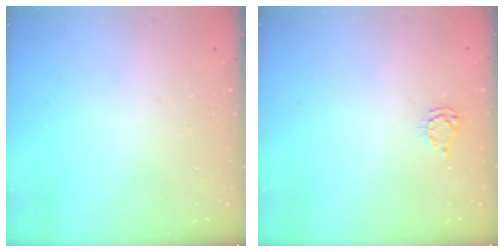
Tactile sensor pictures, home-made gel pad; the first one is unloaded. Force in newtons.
{"total": 3.4, "press": 3.3, "slide": 0.5}